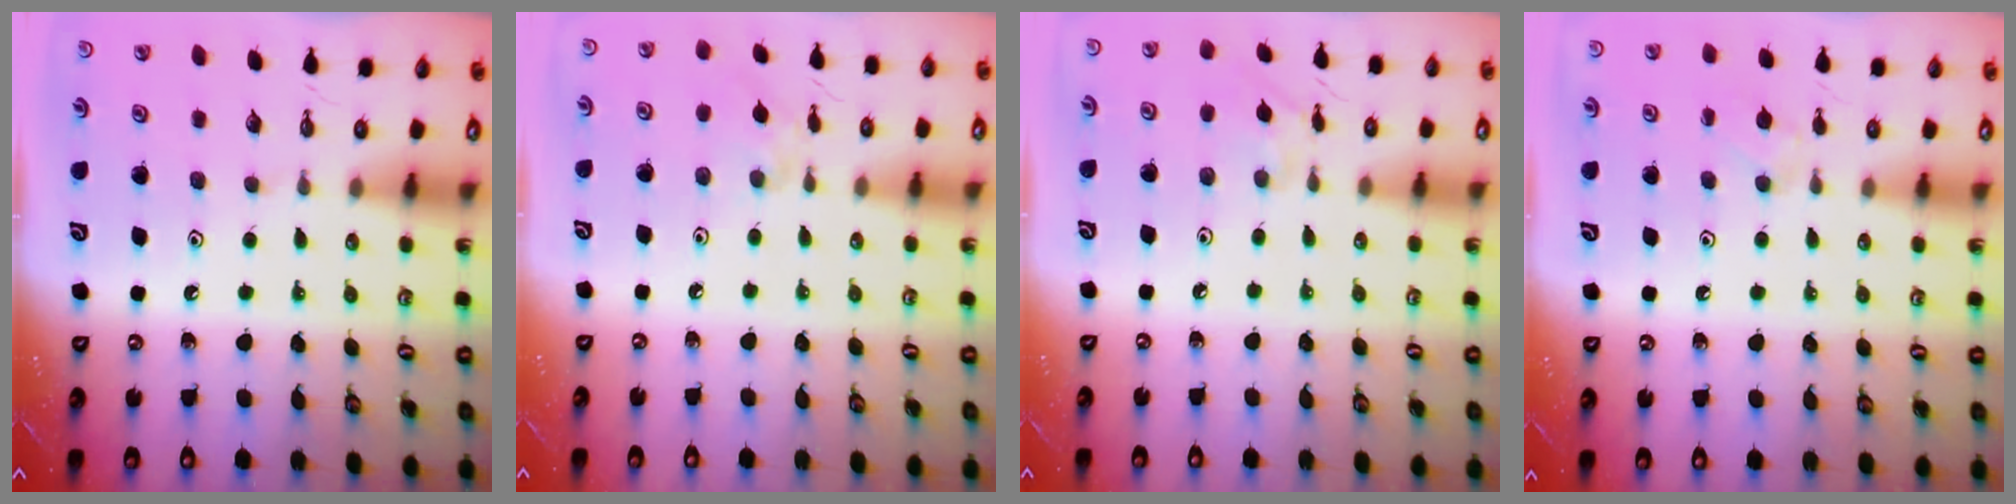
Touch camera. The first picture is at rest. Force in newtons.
{"total": 2.4, "press": 2.4, "slide": 0.4}
{"total": 4.5, "press": 4.5, "slide": 0.5}
{"total": 6.4, "press": 6.3, "slide": 1.0}